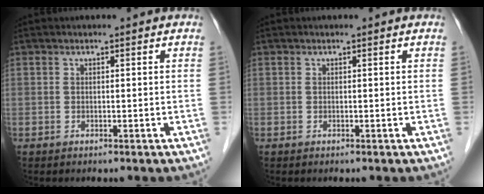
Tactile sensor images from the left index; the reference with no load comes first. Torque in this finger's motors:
{"motor_torque": [0.05, 0.02, -0.02, 0.00]}